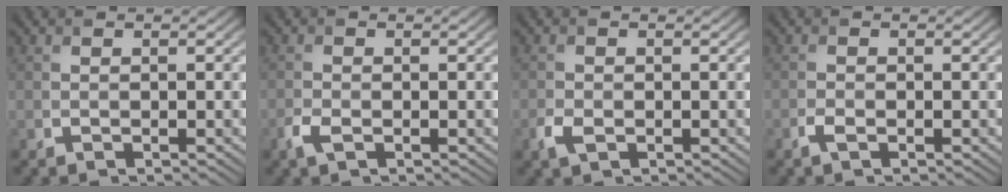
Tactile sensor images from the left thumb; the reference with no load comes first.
{"total": 2.0, "force": [-1.1, 0.9, 1.4], "torque": [-0.037, -0.004, -0.026]}
{"total": 2.1, "force": [-1.0, 1.3, 1.4], "torque": [-0.037, -0.005, -0.021]}
{"total": 1.3, "force": [-0.8, 0.4, 0.9], "torque": [-0.024, -0.001, -0.017]}